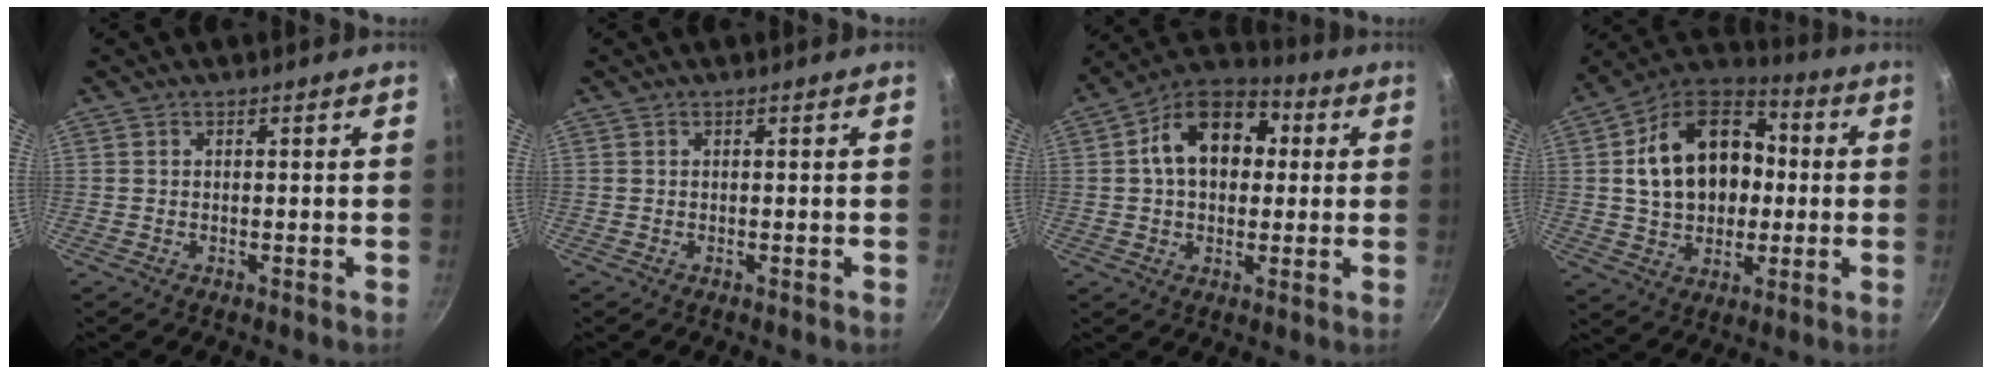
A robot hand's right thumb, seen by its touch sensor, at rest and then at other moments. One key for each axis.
{"total": 0.0}
{"total": 15.1, "fx": 2.6, "fy": 10.6, "fz": 10.5, "tx": -0.128, "ty": 0.029, "tz": 0.020}
{"total": 20.2, "fx": 1.9, "fy": 14.8, "fz": 13.7, "tx": -0.204, "ty": 0.037, "tz": 0.026}